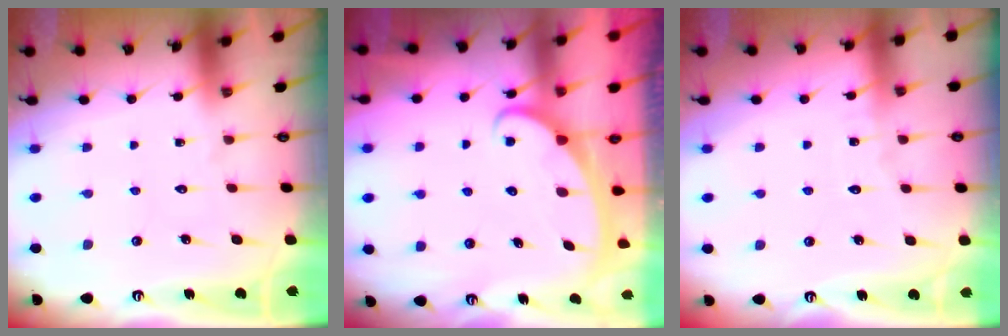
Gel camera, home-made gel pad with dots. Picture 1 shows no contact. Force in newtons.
{"total": 2.5, "press": 2.5, "slide": 0.4}
{"total": 2.4, "press": 2.4, "slide": 0.3}